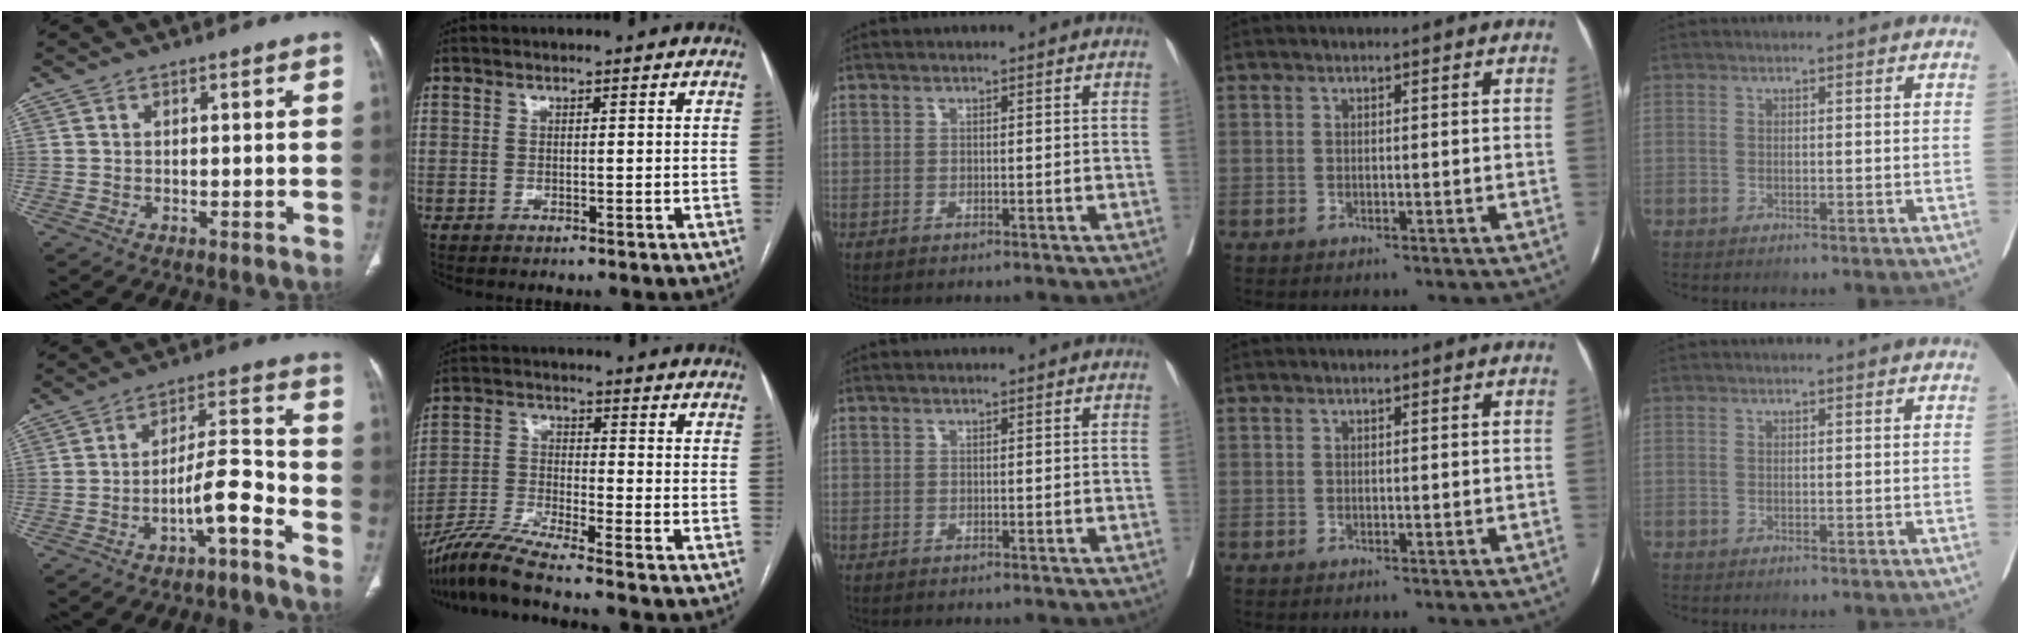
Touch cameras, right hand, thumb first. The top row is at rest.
{"thumb": {"total": 8.1, "force": [-4.7, 1.6, 6.4], "torque": [-0.108, 0.063, -0.078]}, "index": {"total": 8.9, "force": [-7.9, -1.6, 3.8], "torque": [-0.083, -0.023, -0.154]}}